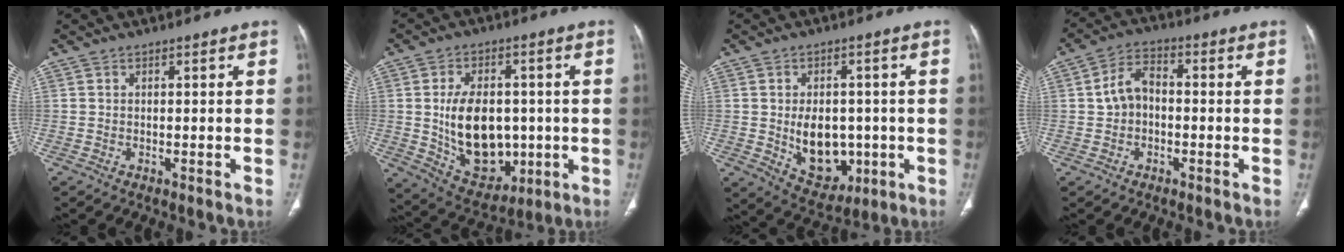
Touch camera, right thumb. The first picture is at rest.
{"total": 16.3, "force": [-0.5, 10.8, 12.1], "torque": [-0.168, -0.003, 0.020]}
{"total": 11.4, "force": [-1.2, 7.9, 8.1], "torque": [-0.086, -0.001, 0.005]}
{"total": 6.1, "force": [-0.3, 4.4, 4.2], "torque": [-0.069, 0.023, -0.017]}